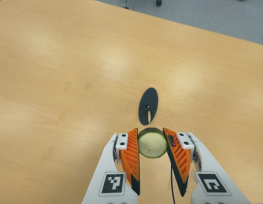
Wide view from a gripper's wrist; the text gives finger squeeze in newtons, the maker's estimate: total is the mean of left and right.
{"total": 9.0, "left": 8.7, "right": 9.4}